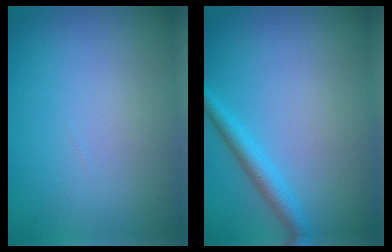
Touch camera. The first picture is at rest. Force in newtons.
{"total": 2.2, "press": 2.2, "slide": 0.1}